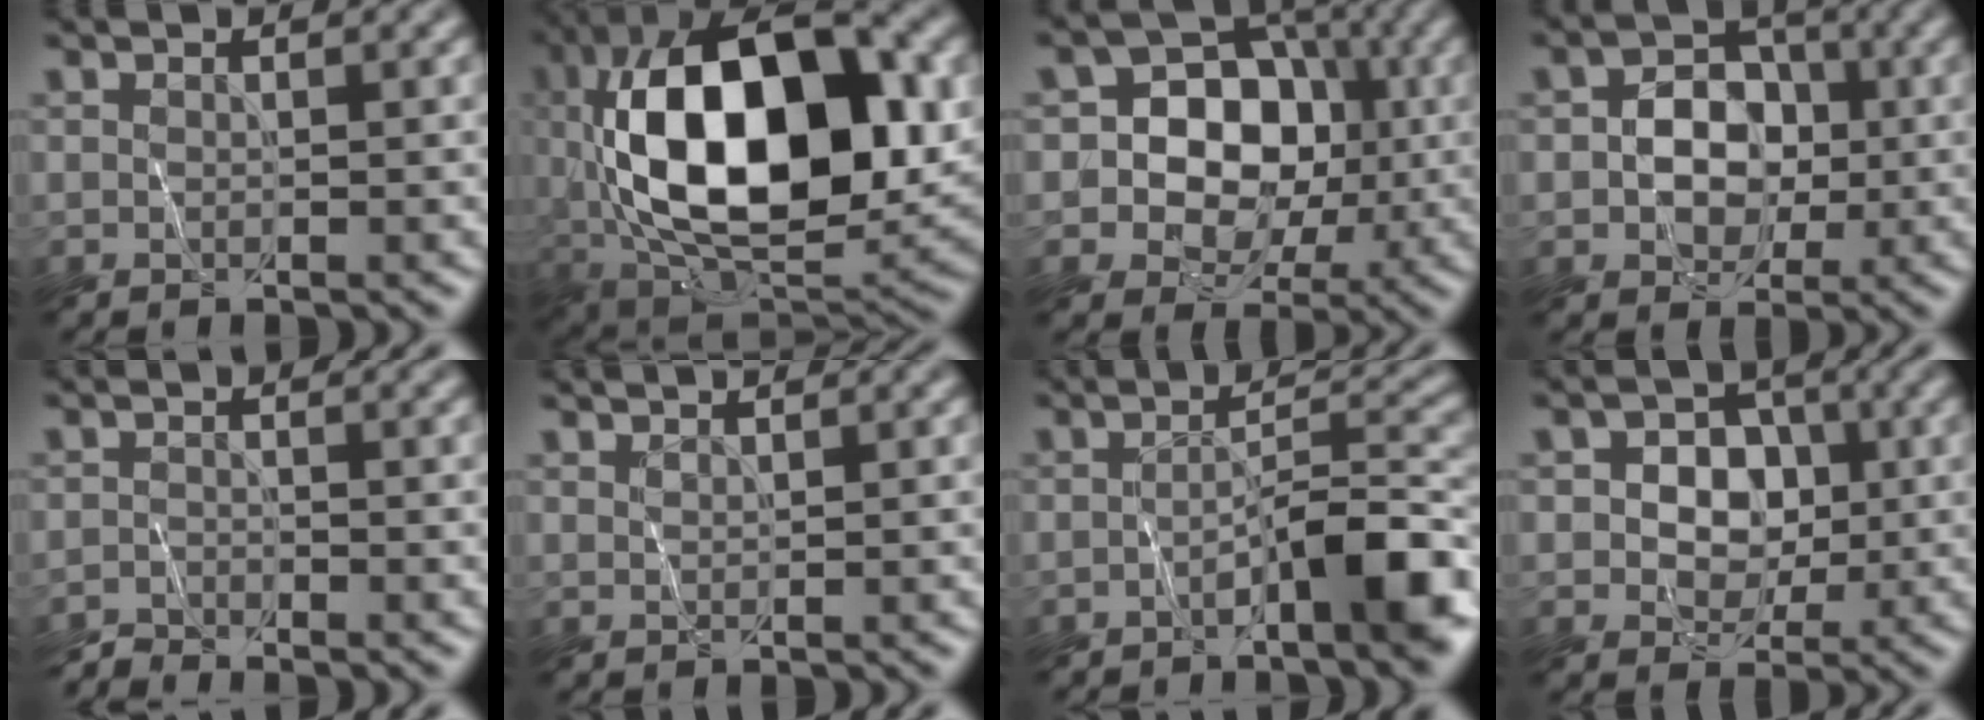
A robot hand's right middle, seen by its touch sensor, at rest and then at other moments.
{"total": 17.2, "force": [1.6, 8.3, 14.9], "torque": [-0.250, 0.021, 0.008]}
{"total": 9.1, "force": [-0.1, 7.6, 4.9], "torque": [-0.054, 0.020, -0.031]}
{"total": 5.0, "force": [-0.6, 3.8, 3.2], "torque": [-0.042, 0.008, -0.016]}
{"total": 1.9, "force": [-1.7, -0.4, -0.7], "torque": [0.012, 0.000, -0.041]}
{"total": 1.3, "force": [1.1, -0.6, -0.4], "torque": [0.005, 0.002, 0.023]}
{"total": 6.6, "force": [-3.4, 1.2, 5.5], "torque": [-0.075, 0.006, -0.063]}
{"total": 5.2, "force": [0.4, 4.4, 2.8], "torque": [-0.031, 0.012, -0.007]}